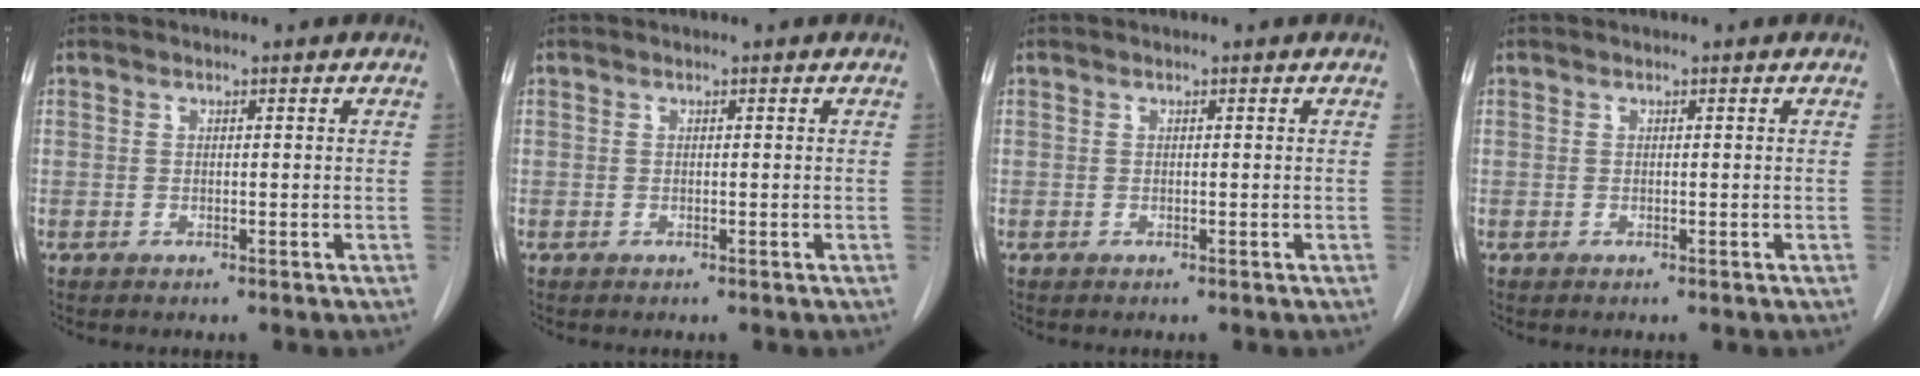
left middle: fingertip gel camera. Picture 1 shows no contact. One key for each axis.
{"total": 0.0}
{"total": 0.0}
{"total": 0.0}